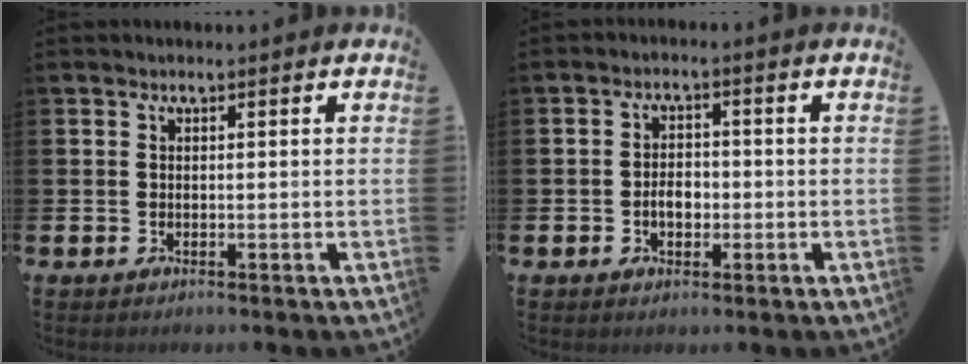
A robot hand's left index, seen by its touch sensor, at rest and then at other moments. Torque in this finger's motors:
{"motor_torque": [0.10, 0.10, 0.04, 0.05]}